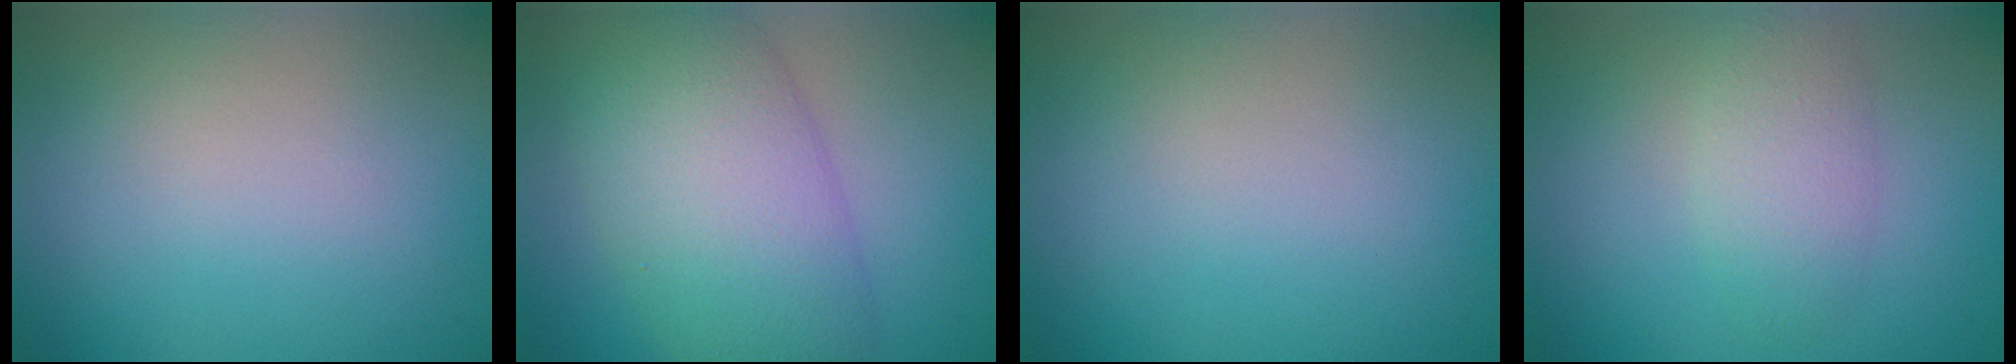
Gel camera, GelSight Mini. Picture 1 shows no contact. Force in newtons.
{"total": 9.1, "press": 9.1, "slide": 0.4}
{"total": 0.0}
{"total": 2.8, "press": 2.8, "slide": 0.2}